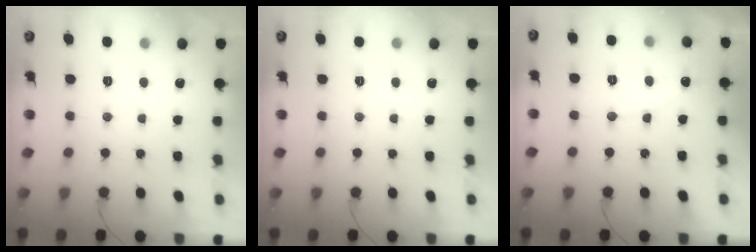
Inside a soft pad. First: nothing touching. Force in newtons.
{"total": 0.0}
{"total": 3.9, "press": 3.9, "slide": 0.2}